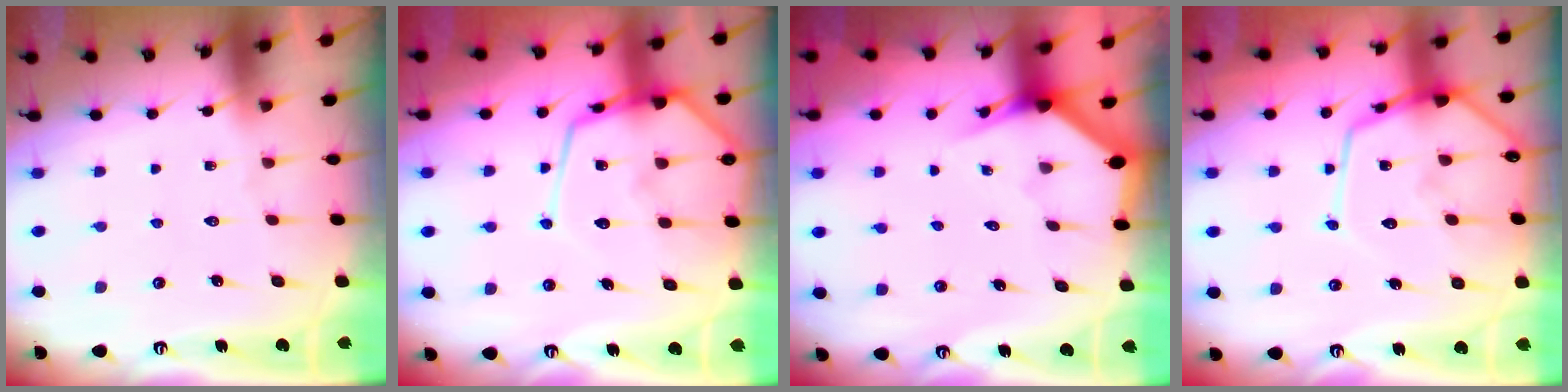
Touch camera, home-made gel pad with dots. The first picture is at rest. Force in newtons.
{"total": 16.0, "press": 16.0, "slide": 1.6}
{"total": 2.9, "press": 2.9, "slide": 0.1}
{"total": 14.9, "press": 14.8, "slide": 1.3}